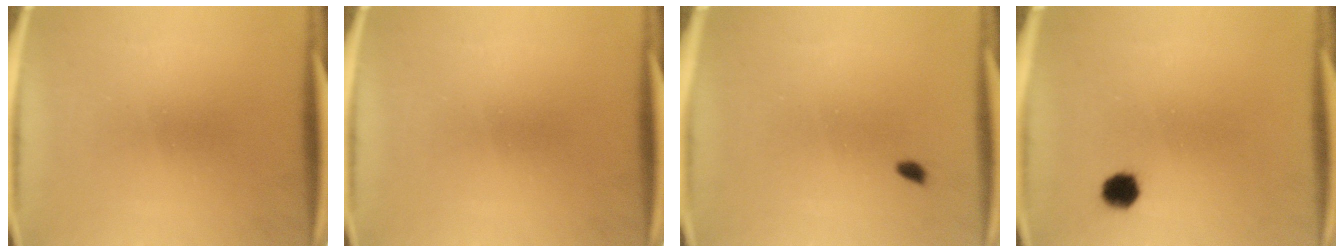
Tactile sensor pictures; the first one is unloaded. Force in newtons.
{"total": 0.0}
{"total": 0.9}
{"total": 3.3}